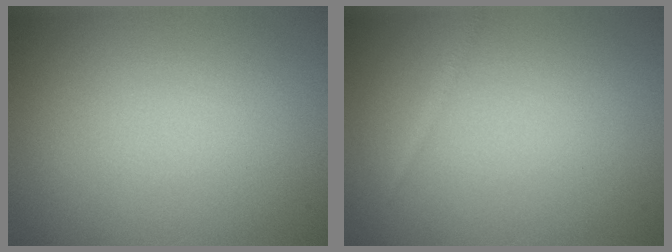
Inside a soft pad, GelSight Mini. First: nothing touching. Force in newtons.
{"total": 0.6, "press": 0.5, "slide": 0.0}